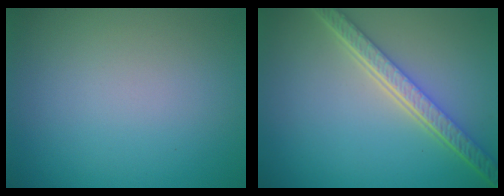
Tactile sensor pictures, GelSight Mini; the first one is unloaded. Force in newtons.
{"total": 5.4, "press": 4.0, "slide": 3.6}